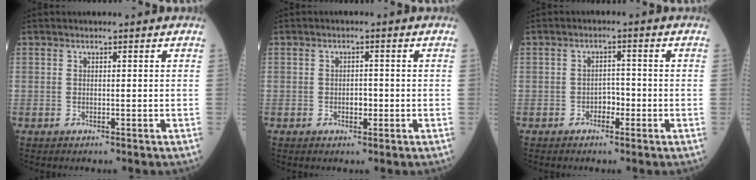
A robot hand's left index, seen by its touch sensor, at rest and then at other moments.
{"total": 1.8, "force": [-0.5, 1.0, 1.4], "torque": [-0.021, 0.004, -0.007]}
{"total": 2.2, "force": [-1.1, 1.3, 1.4], "torque": [-0.015, 0.007, -0.021]}